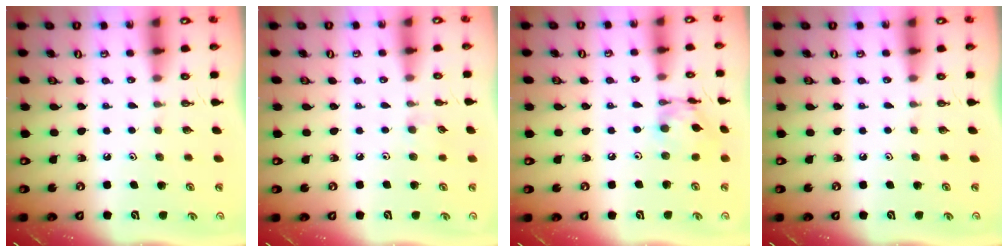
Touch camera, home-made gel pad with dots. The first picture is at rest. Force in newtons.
{"total": 4.7, "press": 4.6, "slide": 0.7}
{"total": 11.4, "press": 11.4, "slide": 0.9}
{"total": 0.0}